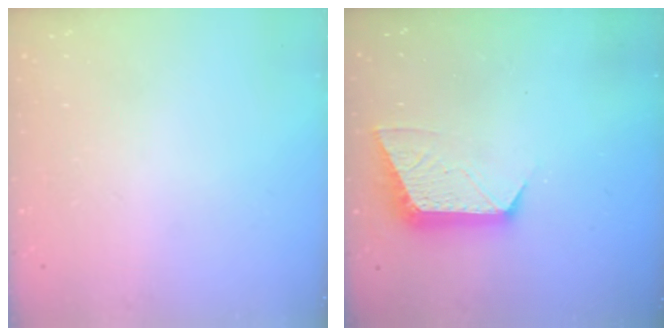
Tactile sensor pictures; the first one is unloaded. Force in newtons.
{"total": 10.0, "press": 10.0, "slide": 0.5}